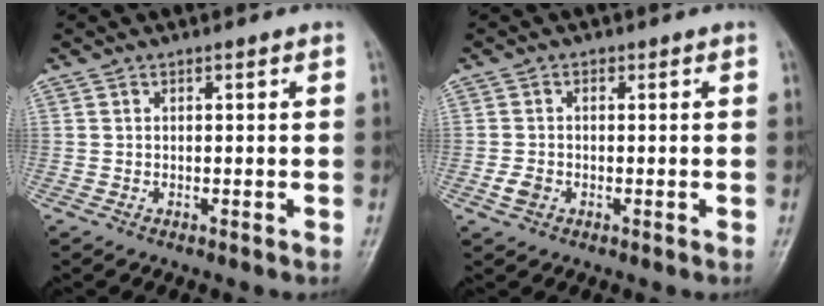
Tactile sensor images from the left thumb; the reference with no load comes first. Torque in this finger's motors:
{"motor_torque": [-0.14, 0.50, 0.43, 0.09, -0.02]}